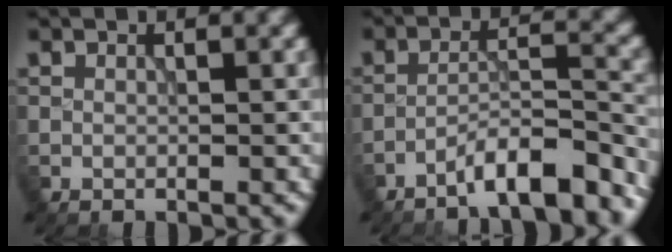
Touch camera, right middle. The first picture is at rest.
{"total": 6.4, "force": [-4.9, 1.1, 3.9], "torque": [-0.053, 0.012, -0.082]}